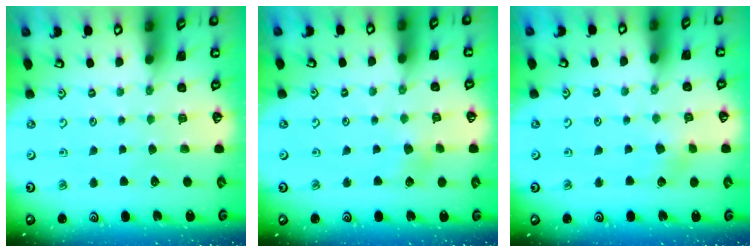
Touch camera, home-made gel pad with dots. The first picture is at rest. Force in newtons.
{"total": 3.5, "press": 3.5, "slide": 0.3}
{"total": 4.0, "press": 3.9, "slide": 0.4}